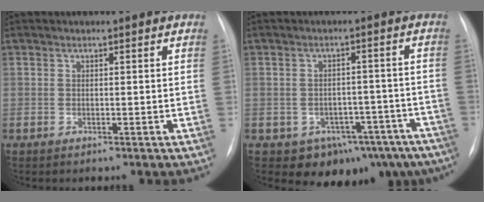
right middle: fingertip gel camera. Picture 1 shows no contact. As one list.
[{"total": 12.6, "force": [-8.8, 8.0, 4.3], "torque": [-0.030, 0.033, -0.105]}]